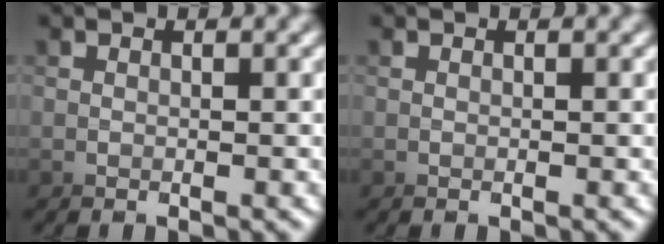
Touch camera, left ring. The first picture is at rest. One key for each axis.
{"total": 0.0}